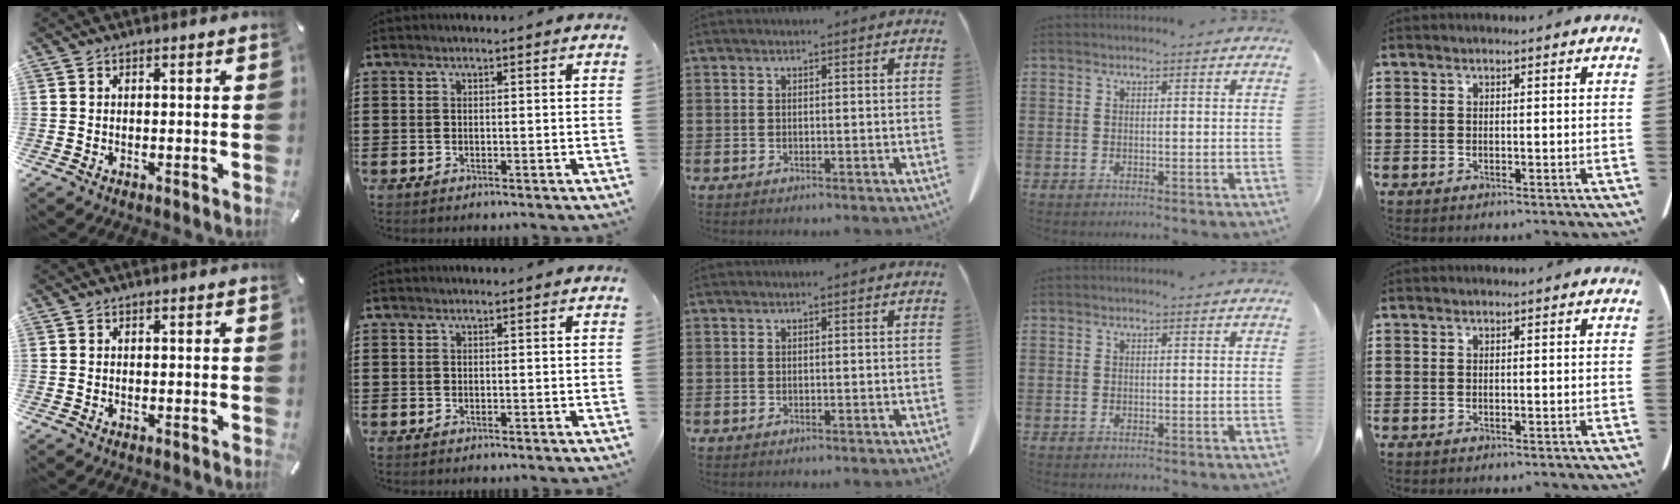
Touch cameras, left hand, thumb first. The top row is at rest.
{}